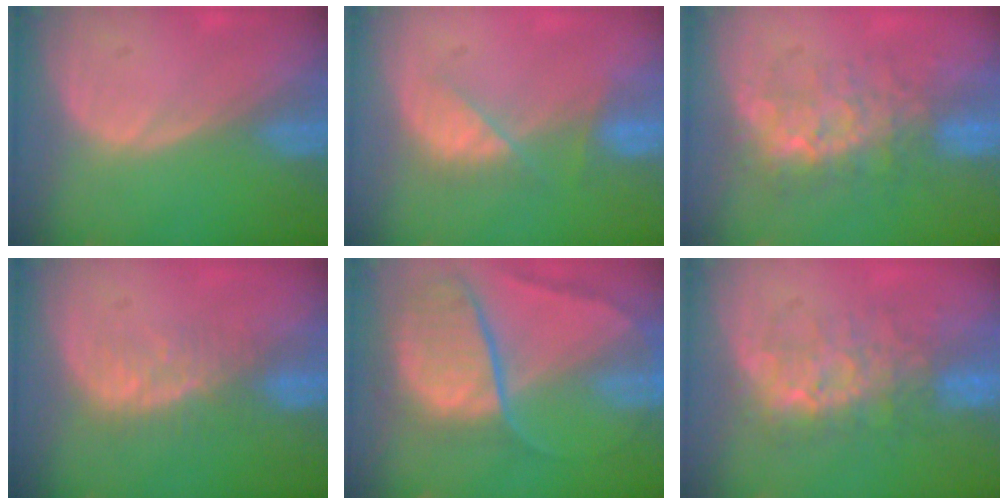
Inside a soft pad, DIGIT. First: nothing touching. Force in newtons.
{"total": 4.6, "press": 4.6, "slide": 0.5}
{"total": 8.0, "press": 7.6, "slide": 2.5}
{"total": 5.0, "press": 4.7, "slide": 1.6}
{"total": 10.7, "press": 8.9, "slide": 5.9}
{"total": 8.0, "press": 7.7, "slide": 2.0}